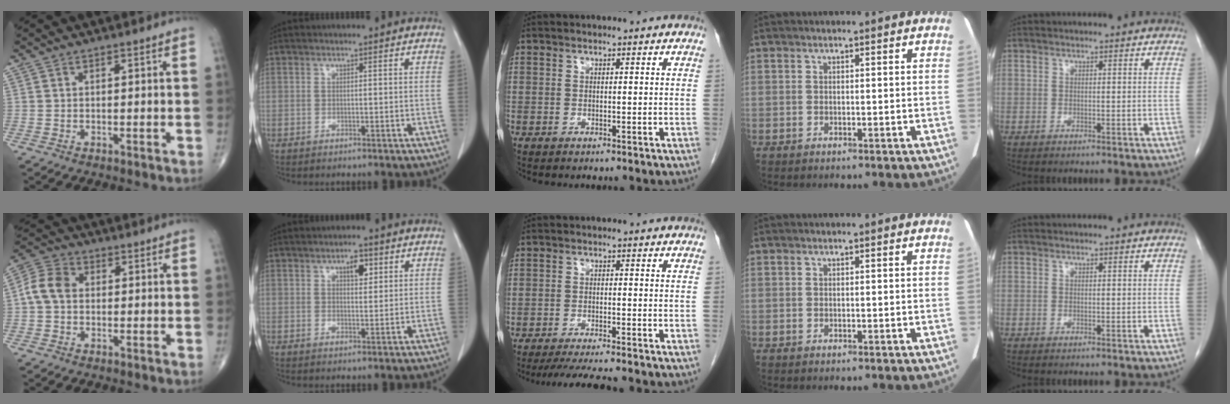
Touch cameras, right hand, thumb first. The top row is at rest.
{"thumb": {"total": 6.3, "force": [0.1, 4.8, 4.1], "torque": [-0.076, 0.019, -0.007]}, "index": {"total": 3.0, "force": [1.5, 1.3, 2.3], "torque": [-0.035, -0.001, 0.024]}, "middle": {"total": 7.7, "force": [-6.8, -0.1, 3.6], "torque": [-0.050, -0.019, -0.106]}}